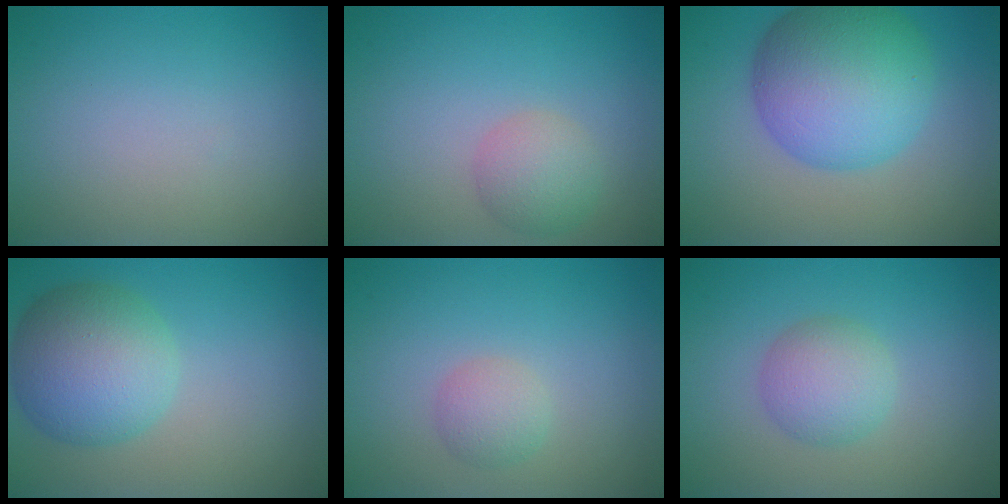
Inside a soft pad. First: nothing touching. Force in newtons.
{"total": 2.7, "press": 2.7, "slide": 0.2}
{"total": 10.0, "press": 10.0, "slide": 0.3}
{"total": 7.2, "press": 7.2, "slide": 0.2}
{"total": 1.9, "press": 1.9, "slide": 0.1}
{"total": 3.3, "press": 3.3, "slide": 0.0}